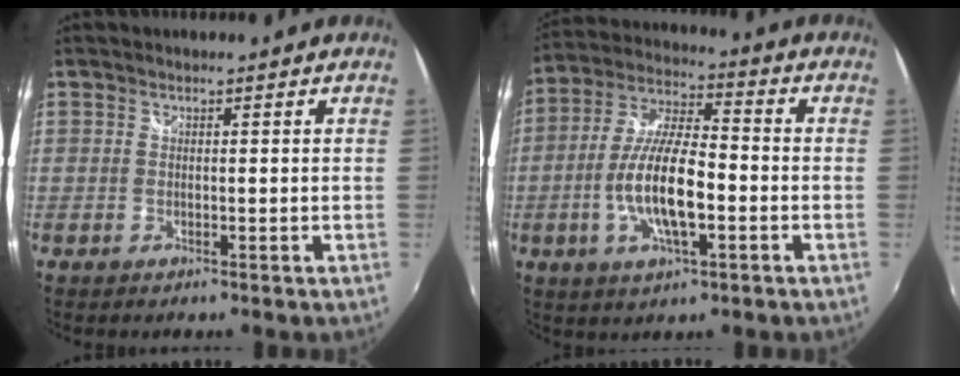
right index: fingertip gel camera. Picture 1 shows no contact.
{"total": 13.6, "force": [-3.6, 4.4, 12.4], "torque": [-0.251, -0.002, -0.066]}